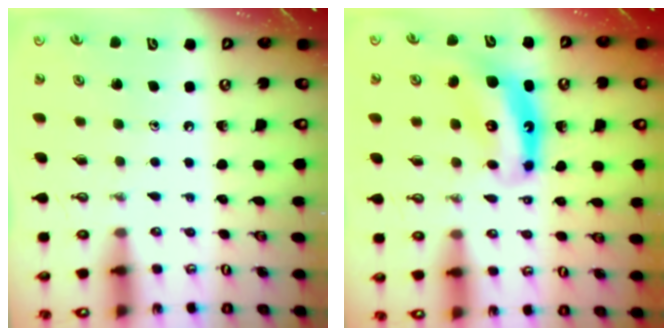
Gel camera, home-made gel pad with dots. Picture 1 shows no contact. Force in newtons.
{"total": 8.2, "press": 8.2, "slide": 0.7}